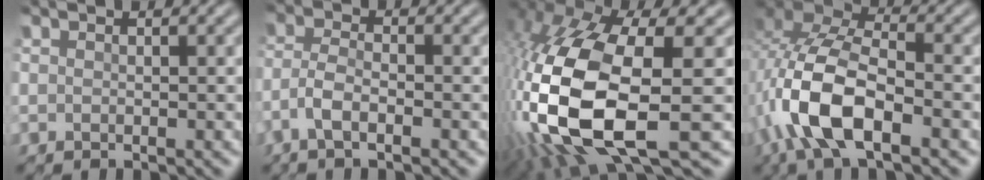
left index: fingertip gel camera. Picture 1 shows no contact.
{"total": 2.4, "force": [-1.6, 0.2, 1.8], "torque": [-0.046, 0.009, -0.037]}
{"total": 15.3, "force": [-2.8, 5.9, 13.8], "torque": [-0.341, -0.011, -0.043]}
{"total": 9.4, "force": [-4.1, 3.7, 7.6], "torque": [-0.174, 0.007, -0.085]}